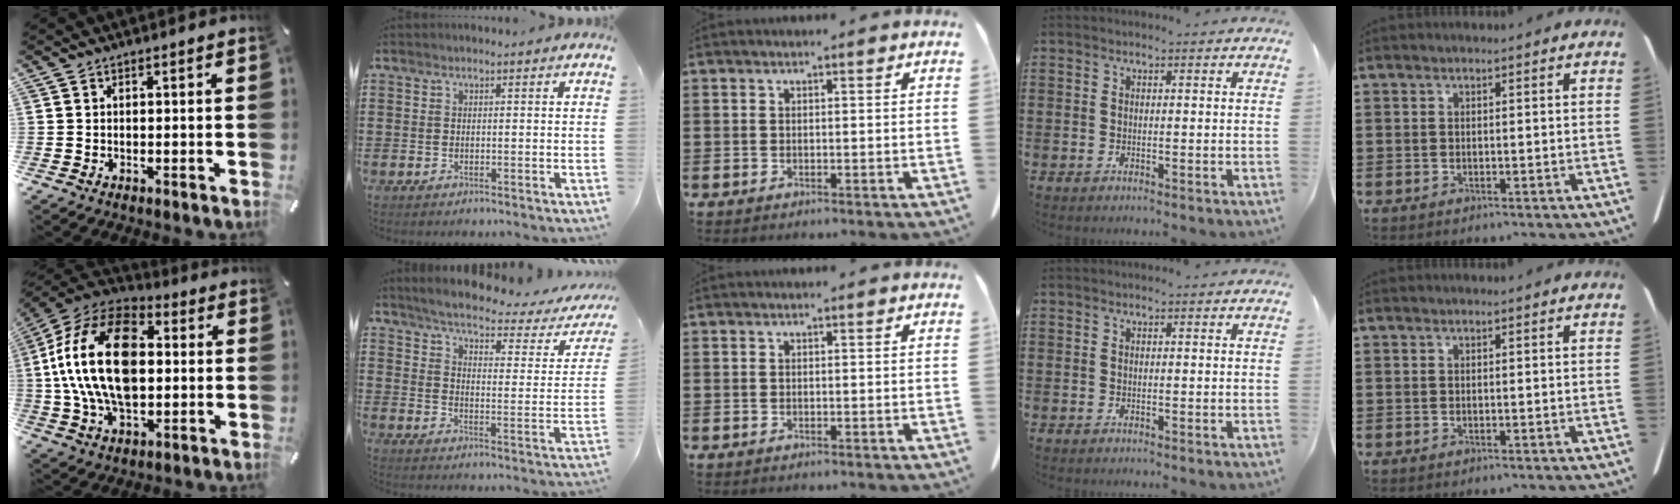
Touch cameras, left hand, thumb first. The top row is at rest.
{"thumb": {"total": 23.4, "force": [1.2, 15.2, 17.7], "torque": [-0.366, 0.011, 0.016]}, "index": {"total": 3.5, "force": [3.0, 0.0, 1.8], "torque": [-0.056, -0.025, 0.040]}}